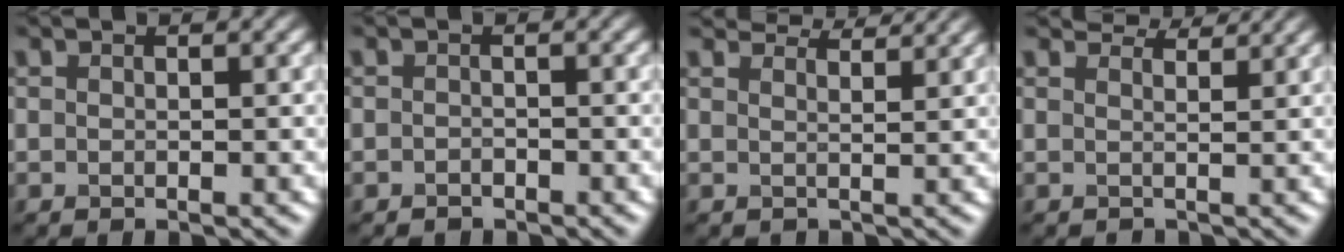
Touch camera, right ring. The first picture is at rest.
{"total": 0.9, "force": [-0.8, 0.4, 0.1], "torque": [0.000, -0.001, -0.013]}
{"total": 4.6, "force": [4.5, 0.6, 1.0], "torque": [-0.035, 0.011, 0.053]}
{"total": 3.8, "force": [3.7, 0.7, 0.7], "torque": [-0.028, 0.005, 0.046]}